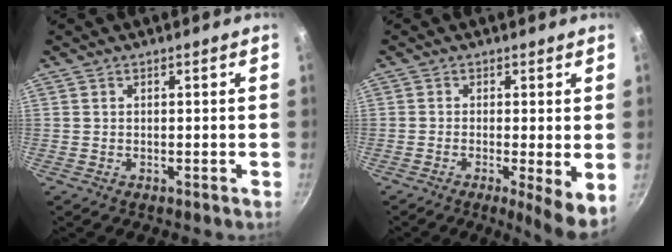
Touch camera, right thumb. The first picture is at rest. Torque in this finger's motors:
{"motor_torque": [-0.09, 0.40, -0.24, -0.34, 0.07]}